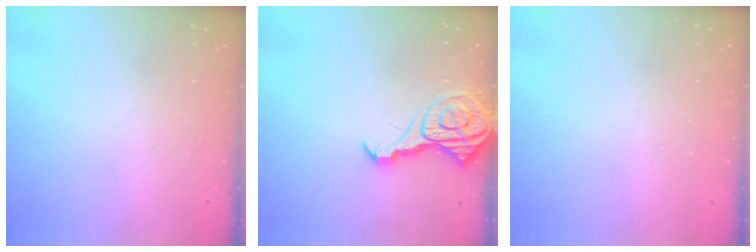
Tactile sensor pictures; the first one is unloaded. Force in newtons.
{"total": 12.9, "press": 12.8, "slide": 1.4}
{"total": 1.7, "press": 1.7, "slide": 0.1}